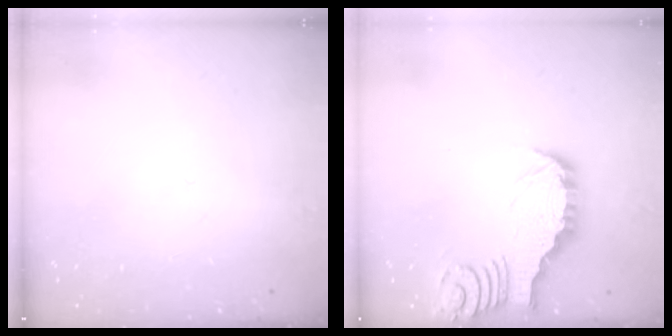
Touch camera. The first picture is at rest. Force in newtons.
{"total": 3.2, "press": 3.2, "slide": 0.4}